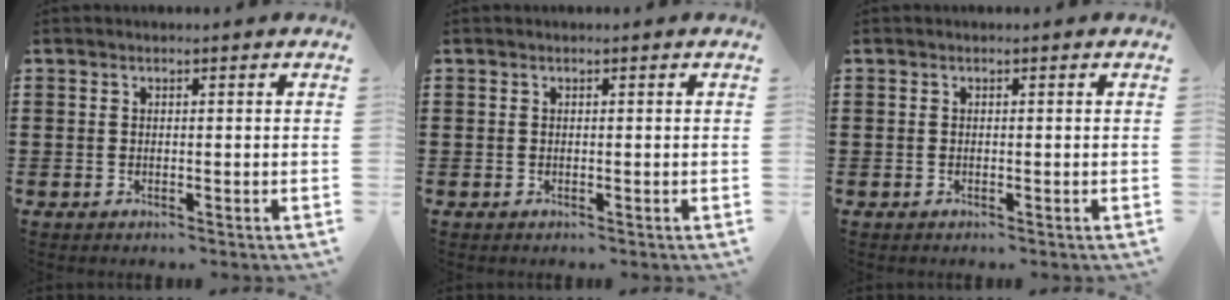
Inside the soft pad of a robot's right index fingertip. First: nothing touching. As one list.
[{"total": 0.0}, {"total": 0.0}]